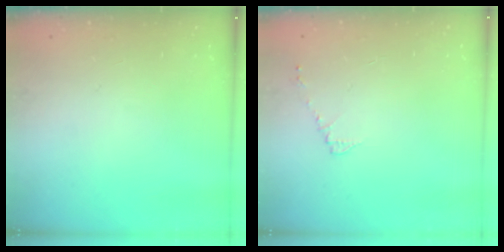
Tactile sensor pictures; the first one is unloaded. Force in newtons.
{"total": 4.3, "press": 4.3, "slide": 0.6}